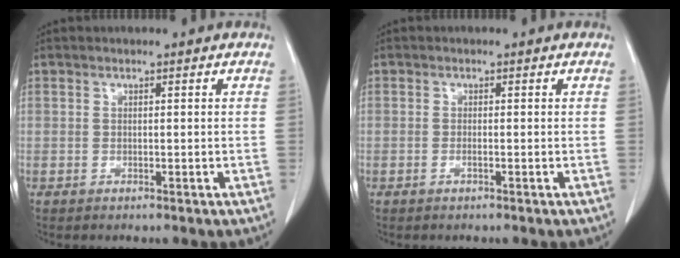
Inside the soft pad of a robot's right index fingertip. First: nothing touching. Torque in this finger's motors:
{"motor_torque": [-0.03, -0.02, -0.02, -0.01]}